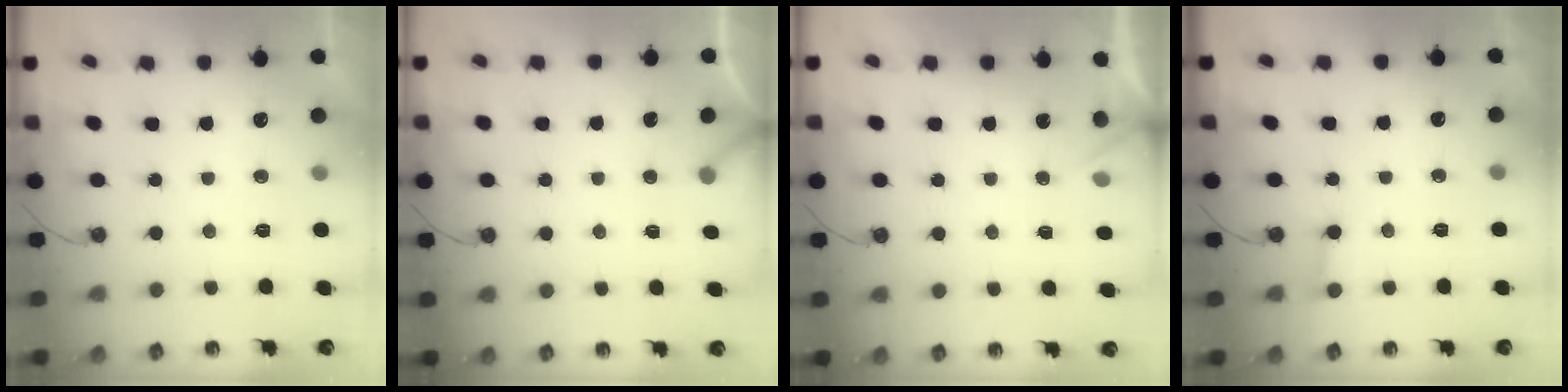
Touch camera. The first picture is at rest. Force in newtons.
{"total": 3.7, "press": 3.7, "slide": 0.3}
{"total": 3.1, "press": 3.1, "slide": 0.2}
{"total": 2.9, "press": 2.9, "slide": 0.2}